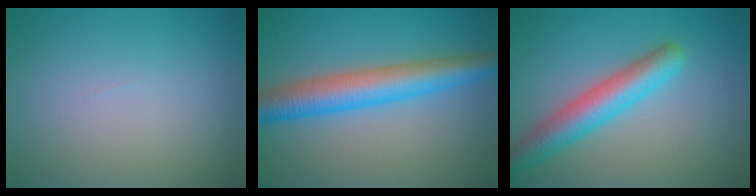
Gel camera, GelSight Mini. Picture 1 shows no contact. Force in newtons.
{"total": 6.3, "press": 6.3, "slide": 0.1}
{"total": 5.2, "press": 5.2, "slide": 0.1}